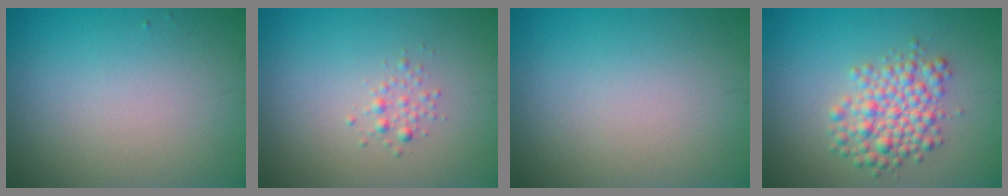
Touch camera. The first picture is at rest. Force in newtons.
{"total": 1.1, "press": 1.1, "slide": 0.0}
{"total": 0.0}
{"total": 4.4, "press": 4.4, "slide": 0.1}